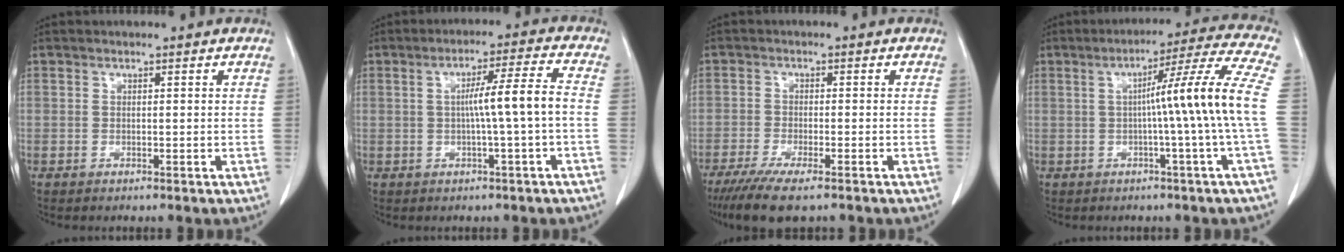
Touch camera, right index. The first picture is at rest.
{"total": 6.9, "force": [-0.6, -1.3, 6.7], "torque": [-0.111, 0.012, -0.006]}
{"total": 7.9, "force": [-5.9, 0.9, 5.2], "torque": [-0.085, -0.020, -0.091]}
{"total": 11.9, "force": [-0.4, -2.9, 11.6], "torque": [-0.160, 0.011, -0.003]}